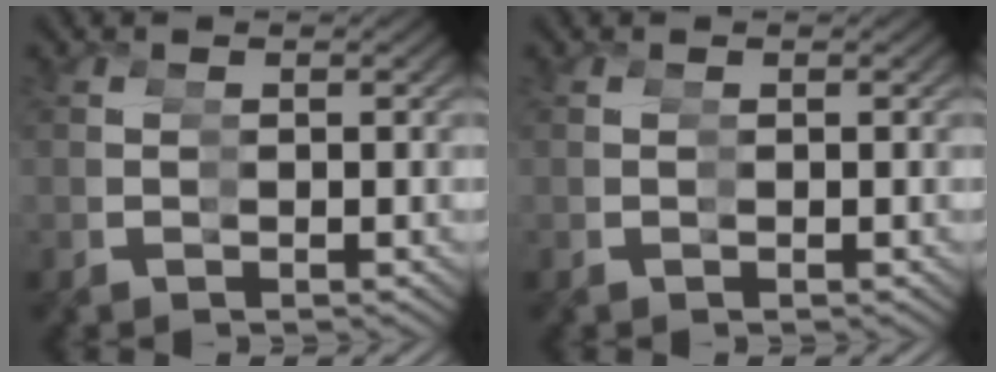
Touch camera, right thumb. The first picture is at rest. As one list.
[{"total": 0.0}]